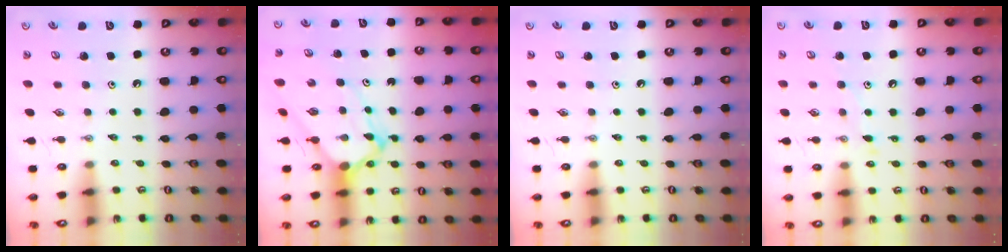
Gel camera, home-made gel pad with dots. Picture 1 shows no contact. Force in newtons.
{"total": 6.9, "press": 6.9, "slide": 0.6}
{"total": 0.0}
{"total": 6.6, "press": 6.6, "slide": 0.6}